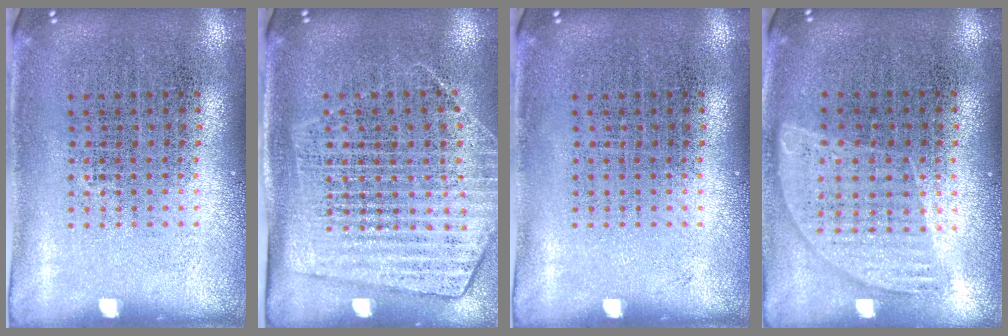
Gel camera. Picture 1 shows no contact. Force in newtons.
{"total": 1.8, "press": 1.5, "slide": 0.9}
{"total": 0.0}
{"total": 0.9, "press": 0.8, "slide": 0.3}